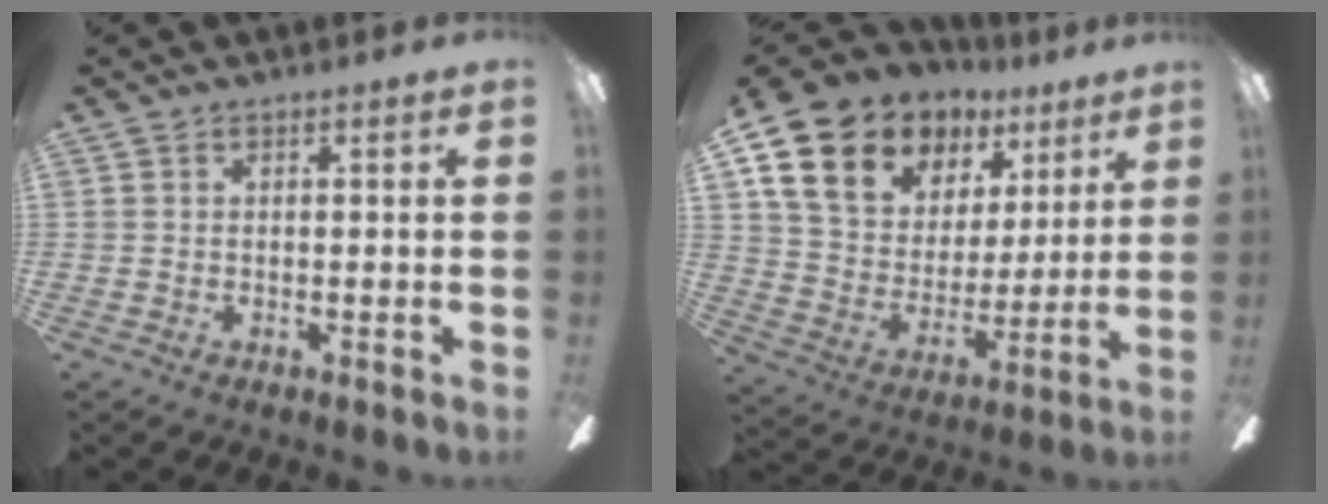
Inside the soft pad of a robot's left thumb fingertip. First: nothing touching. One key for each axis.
{"total": 15.3, "fx": 10.5, "fy": 9.8, "fz": 5.2, "tx": -0.111, "ty": -0.066, "tz": 0.199}